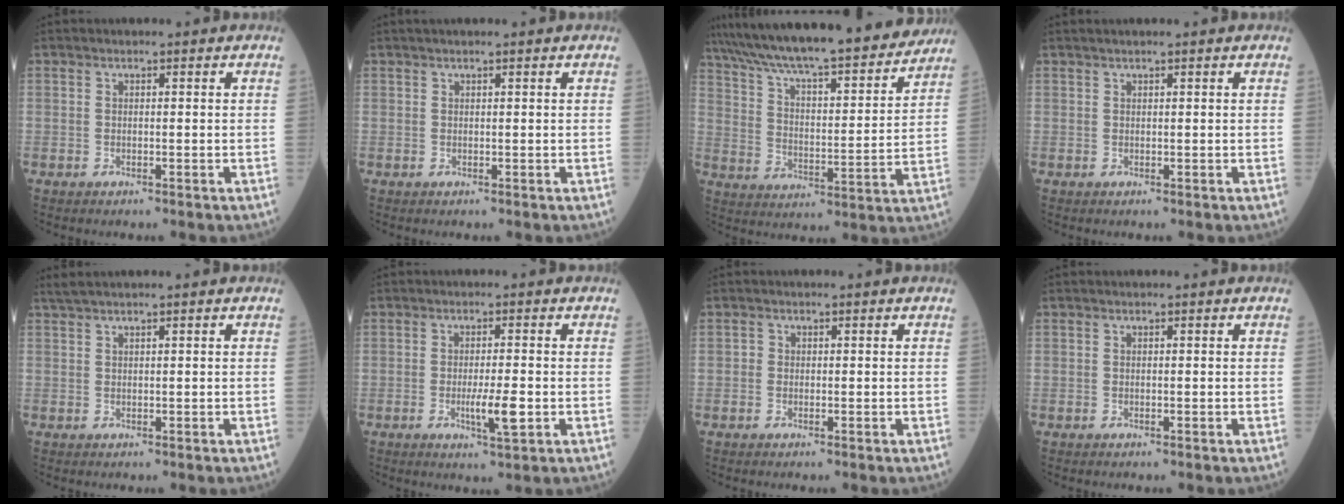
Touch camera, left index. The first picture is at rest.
{"total": 2.4, "force": [2.0, 0.0, 1.4], "torque": [-0.013, 0.029, 0.032]}
{"total": 26.4, "force": [23.2, 3.2, 12.2], "torque": [-0.206, -0.010, 0.335]}
{"total": 1.7, "force": [1.4, 0.0, 1.0], "torque": [-0.013, 0.022, 0.025]}
{"total": 1.6, "force": [1.2, -0.2, 0.9], "torque": [-0.021, 0.018, 0.029]}
{"total": 4.4, "force": [-1.2, 0.4, 4.2], "torque": [-0.078, -0.008, -0.019]}
{"total": 0.6, "force": [-0.1, 0.6, 0.1], "torque": [-0.003, 0.003, -0.006]}
{"total": 0.0}